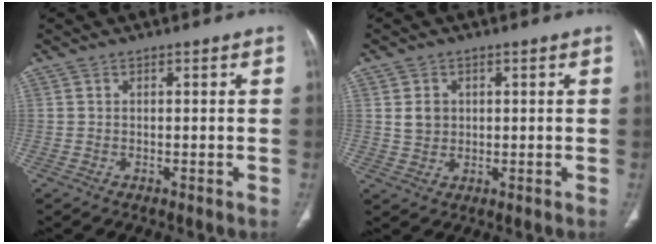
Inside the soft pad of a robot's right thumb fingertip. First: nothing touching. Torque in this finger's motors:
{"motor_torque": [0.52, 0.65, -0.06, -0.65, -0.08]}